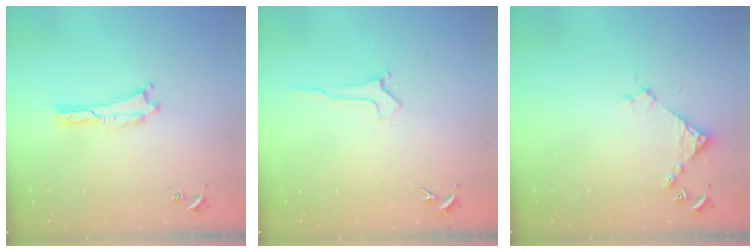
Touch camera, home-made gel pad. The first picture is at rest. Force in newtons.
{"total": 0.0}
{"total": 3.9, "press": 3.8, "slide": 0.3}